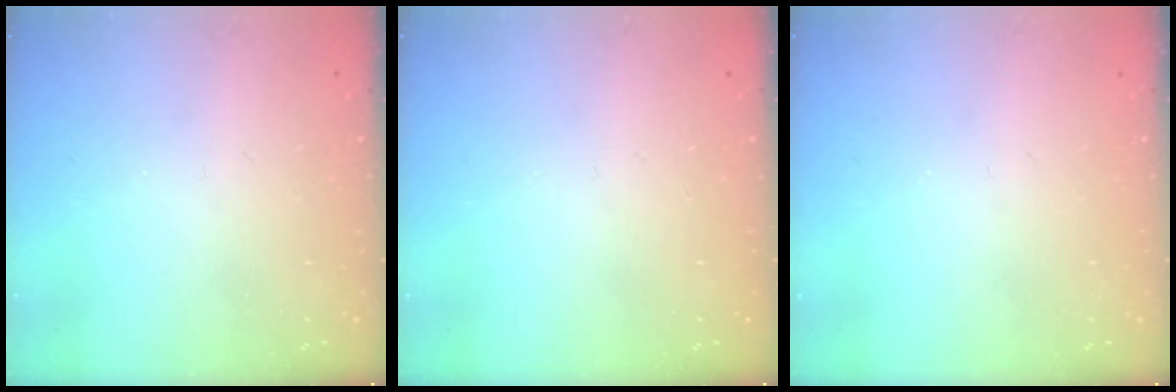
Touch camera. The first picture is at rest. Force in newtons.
{"total": 0.0}
{"total": 0.0}